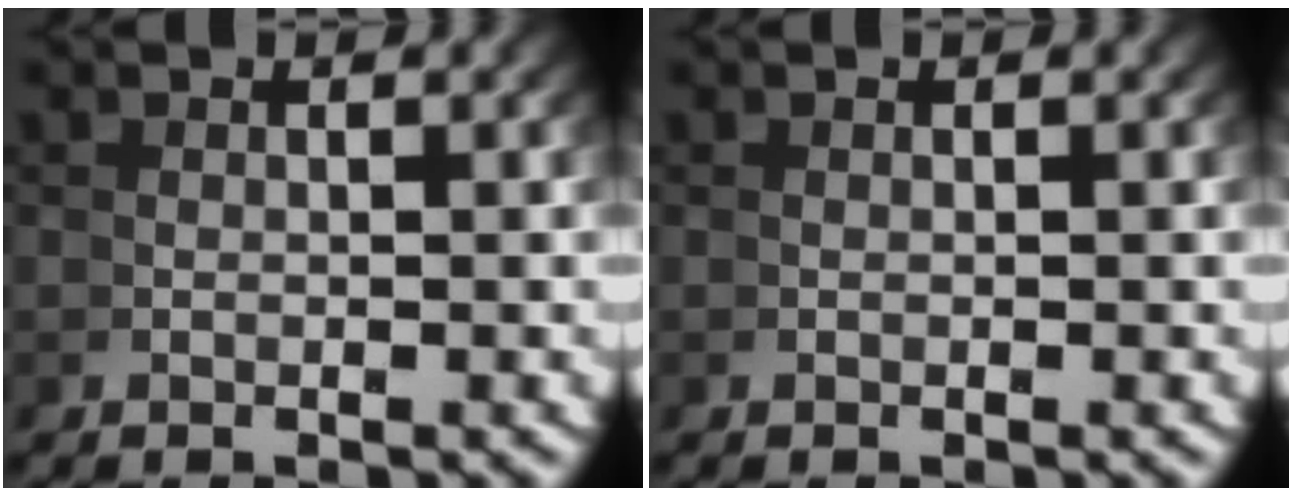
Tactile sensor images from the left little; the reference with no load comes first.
{"total": 0.0}